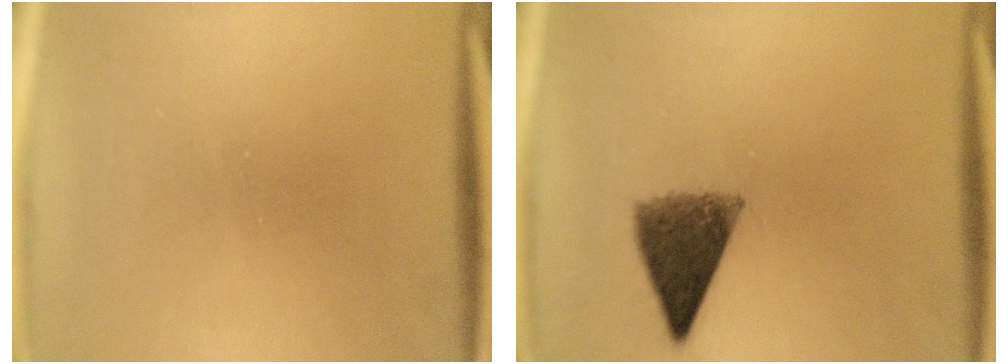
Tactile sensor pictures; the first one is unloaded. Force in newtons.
{"total": 7.4}